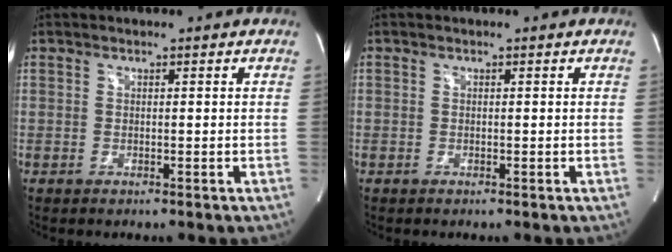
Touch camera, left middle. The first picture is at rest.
{"total": 0.0}